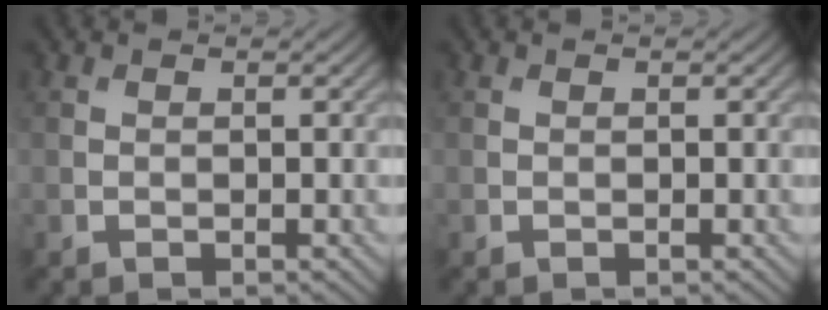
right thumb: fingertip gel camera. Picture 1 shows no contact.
{"total": 0.0}